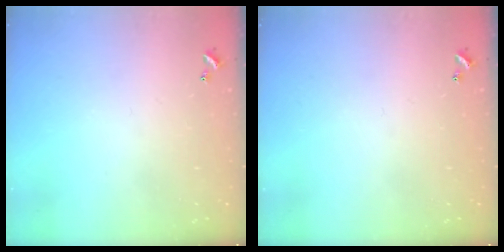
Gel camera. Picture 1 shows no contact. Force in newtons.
{"total": 0.0}